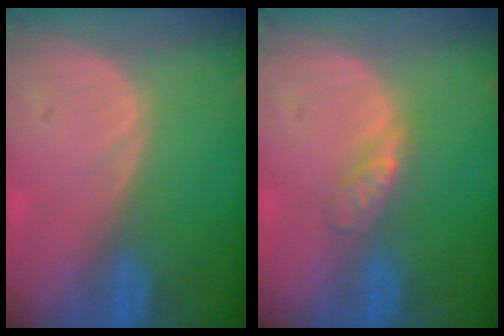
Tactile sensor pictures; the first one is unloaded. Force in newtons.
{"total": 2.7, "press": 2.7, "slide": 0.3}